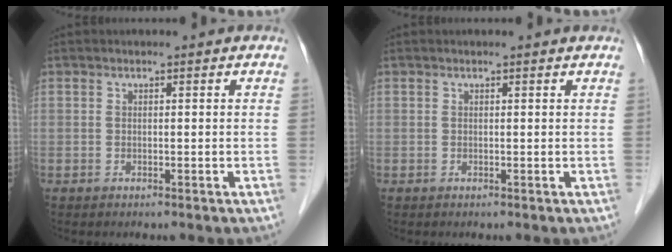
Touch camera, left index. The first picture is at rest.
{"total": 0.6, "force": [0.6, 0.0, 0.1], "torque": [-0.008, -0.001, 0.004]}